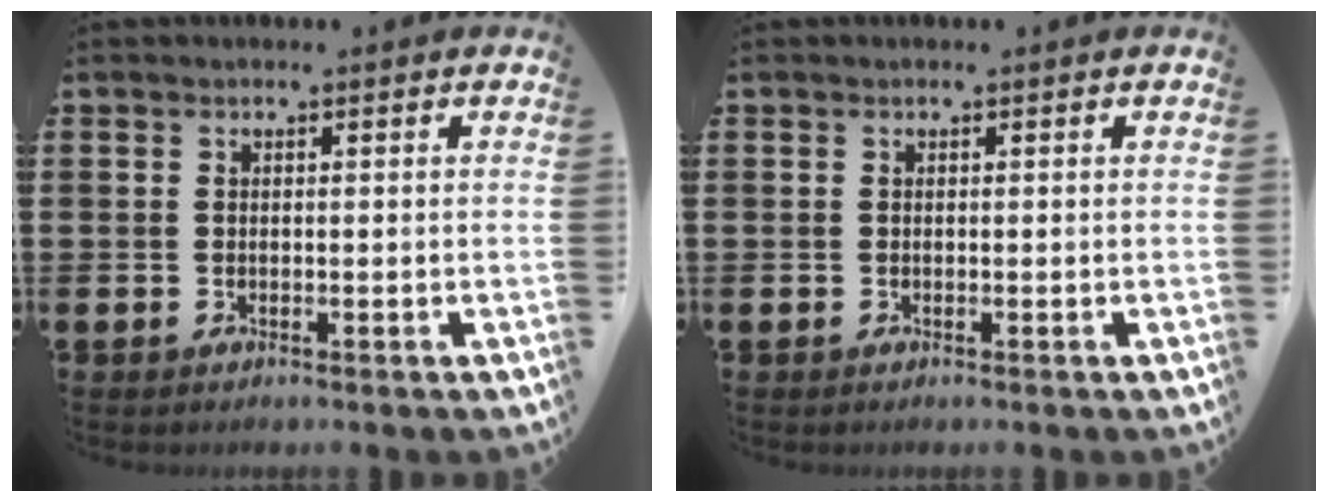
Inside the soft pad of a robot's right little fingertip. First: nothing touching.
{"total": 0.0}